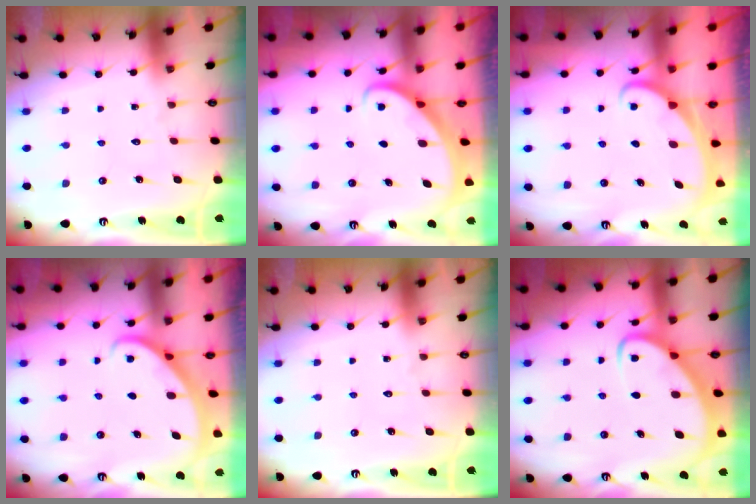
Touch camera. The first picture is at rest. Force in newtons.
{"total": 2.5, "press": 2.5, "slide": 0.3}
{"total": 1.6, "press": 1.6, "slide": 0.1}
{"total": 2.3, "press": 2.3, "slide": 0.2}
{"total": 0.0}
{"total": 3.2, "press": 3.2, "slide": 0.4}